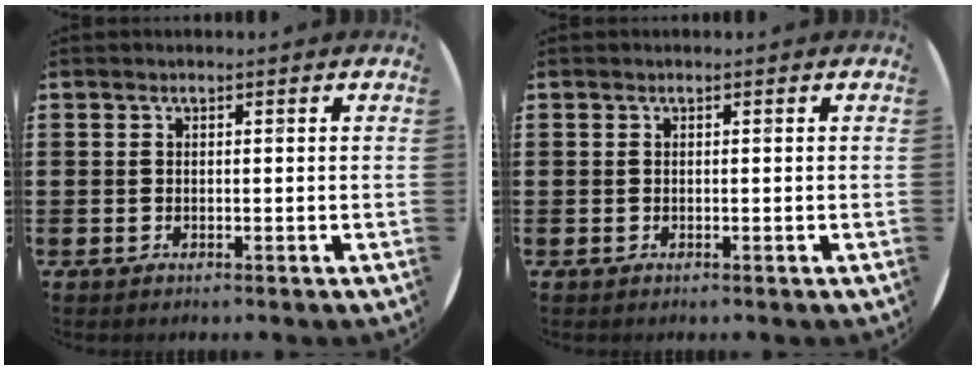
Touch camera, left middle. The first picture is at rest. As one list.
[{"total": 0.0}]